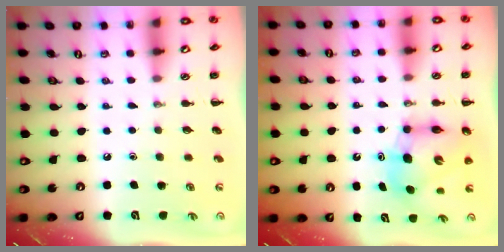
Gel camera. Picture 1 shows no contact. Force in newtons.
{"total": 8.4, "press": 8.0, "slide": 2.5}